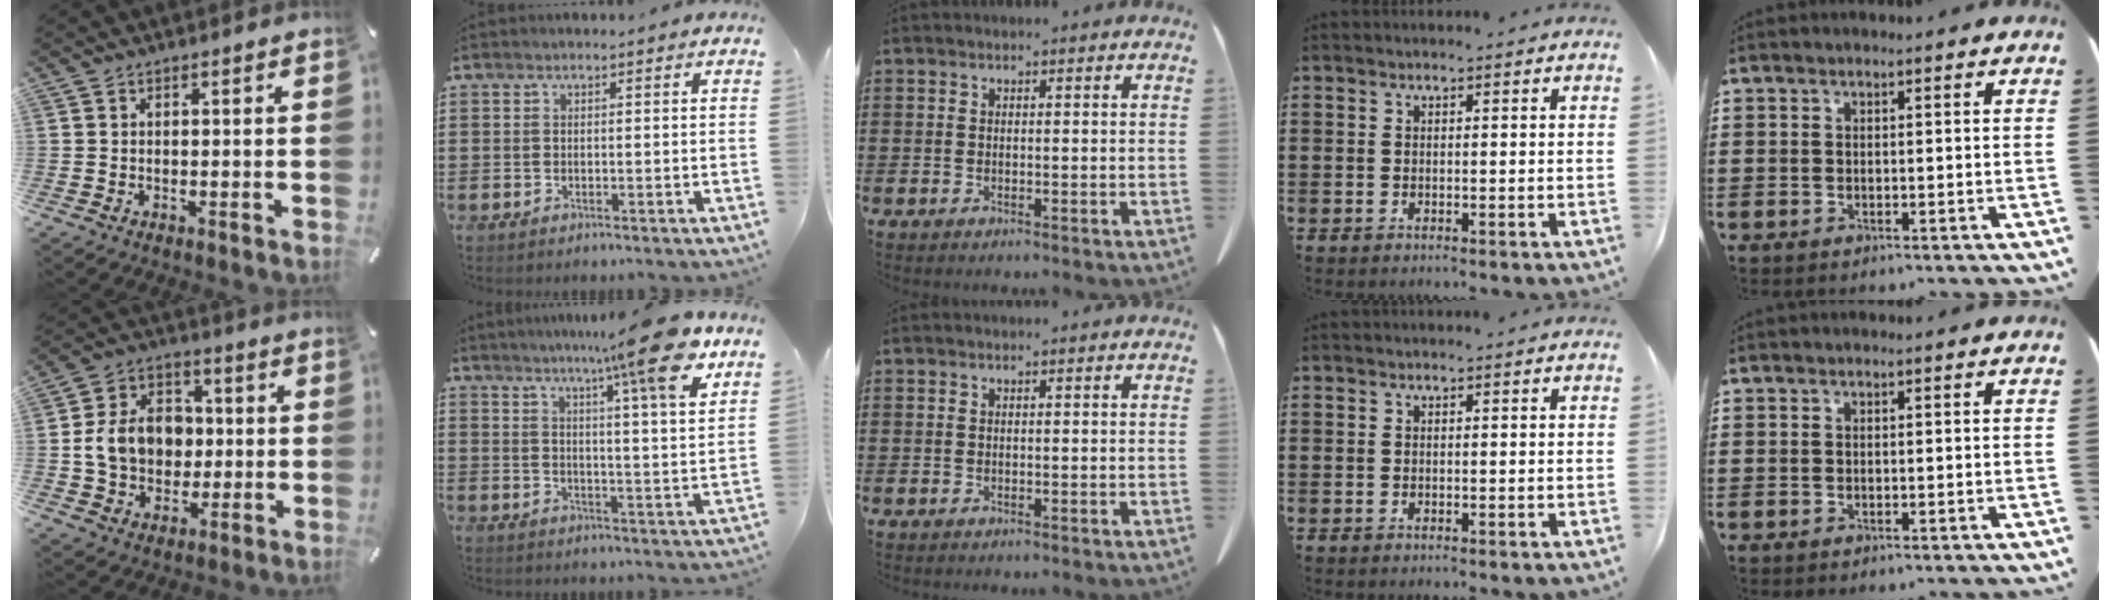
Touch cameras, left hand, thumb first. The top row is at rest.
{"thumb": {"total": 12.0, "force": [-0.2, 10.1, 6.5], "torque": [-0.125, 0.022, -0.001]}, "index": {"total": 12.6, "force": [9.0, 0.4, 8.9], "torque": [-0.139, -0.040, 0.138]}}